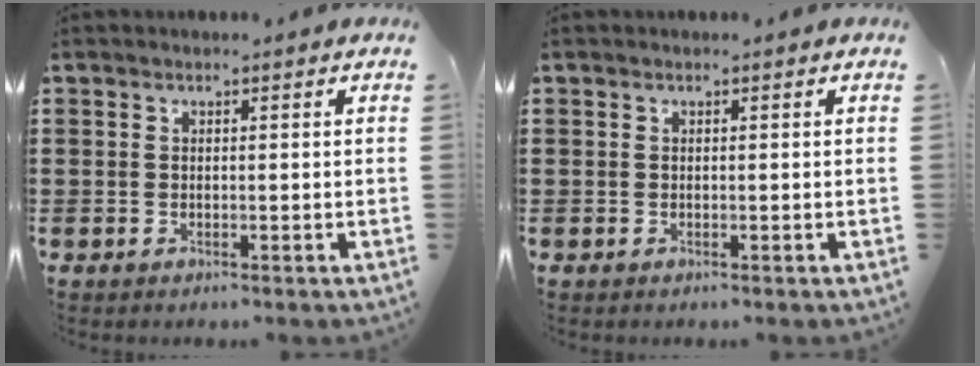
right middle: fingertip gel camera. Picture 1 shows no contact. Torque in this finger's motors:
{"motor_torque": [0.09, -0.12, 0.01, 0.00]}